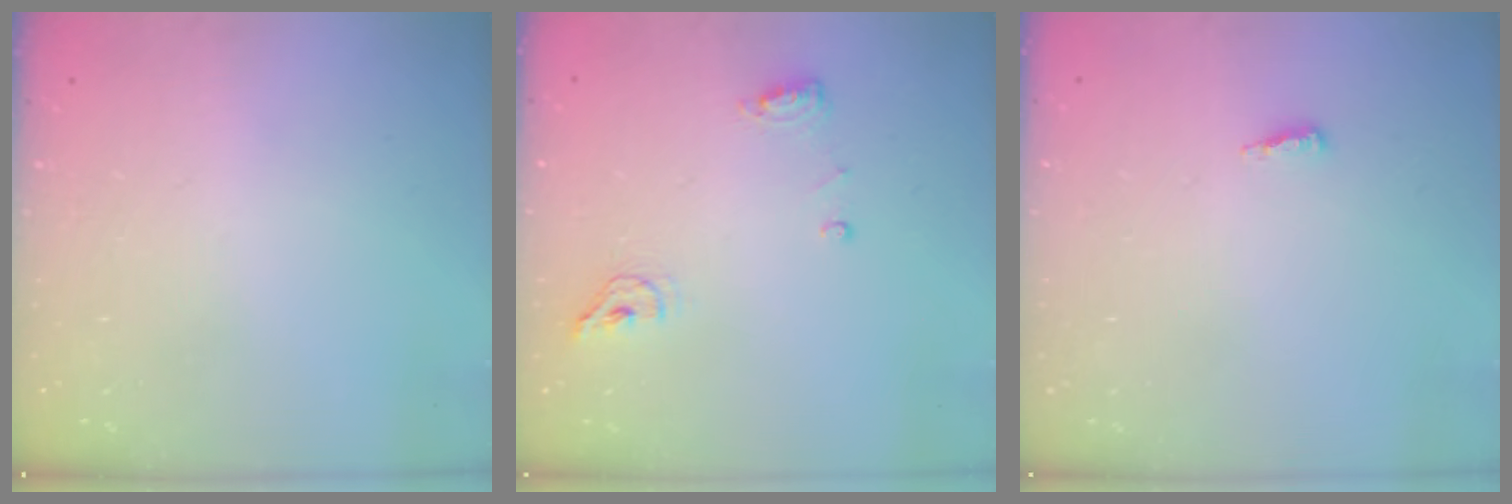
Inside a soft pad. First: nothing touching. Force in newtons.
{"total": 8.1, "press": 7.2, "slide": 3.7}
{"total": 7.7, "press": 4.9, "slide": 5.9}